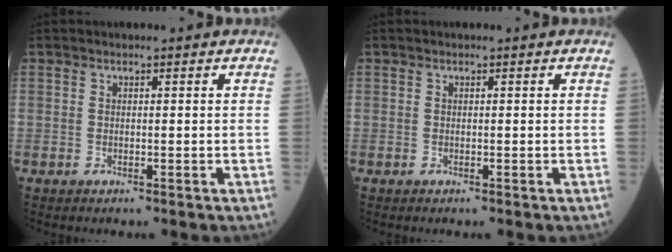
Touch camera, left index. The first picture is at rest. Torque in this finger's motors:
{"motor_torque": [0.00, 0.00, 0.00, 0.00]}